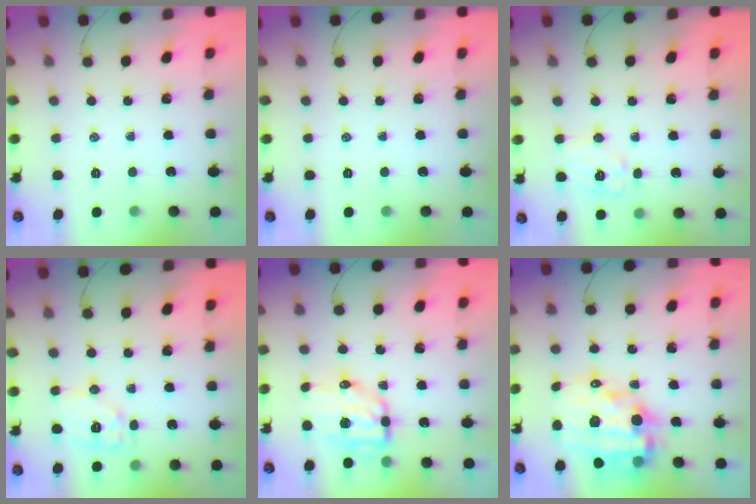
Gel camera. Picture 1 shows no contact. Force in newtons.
{"total": 0.0}
{"total": 9.2, "press": 9.2, "slide": 0.8}
{"total": 9.8, "press": 9.8, "slide": 0.2}
{"total": 7.9, "press": 7.7, "slide": 1.9}
{"total": 16.4, "press": 15.9, "slide": 3.8}